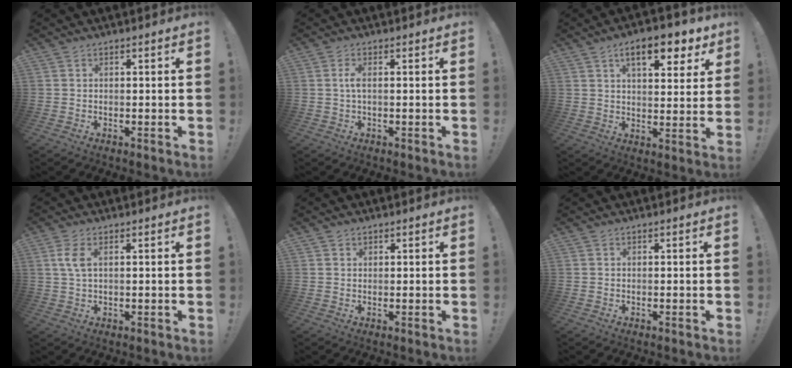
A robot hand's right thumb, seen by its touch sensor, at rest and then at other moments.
{"total": 2.2, "force": [0.0, 0.3, 2.2], "torque": [-0.043, 0.002, -0.002]}
{"total": 11.6, "force": [6.5, 4.3, 8.6], "torque": [-0.112, -0.032, 0.106]}
{"total": 4.4, "force": [1.2, 1.7, 3.9], "torque": [-0.076, -0.002, 0.019]}
{"total": 1.0, "force": [0.7, 0.7, 0.0], "torque": [0.006, -0.003, 0.012]}
{"total": 0.0}